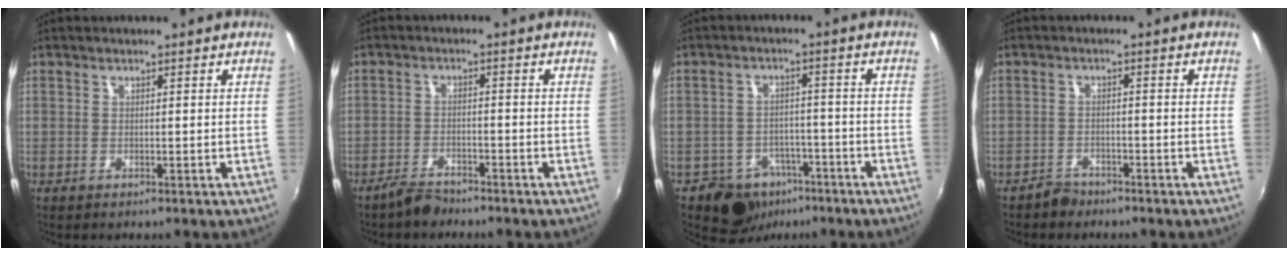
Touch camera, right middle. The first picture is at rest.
{"total": 3.8, "force": [-3.4, 1.1, 1.0], "torque": [-0.033, 0.002, -0.061]}
{"total": 7.7, "force": [-5.1, 5.5, 1.4], "torque": [-0.028, 0.031, -0.066]}
{"total": 2.8, "force": [-2.4, 1.4, 0.2], "torque": [-0.010, 0.007, -0.042]}